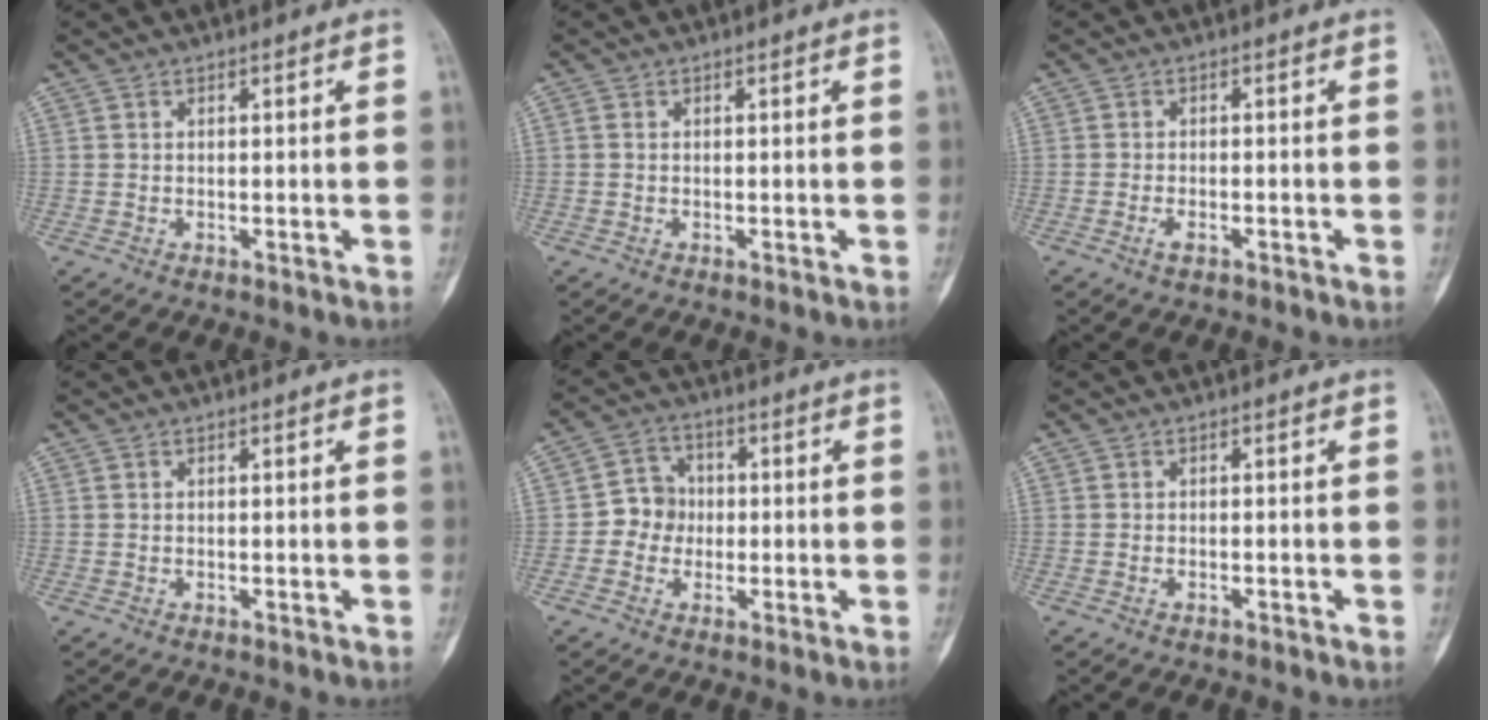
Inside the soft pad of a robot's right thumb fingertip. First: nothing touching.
{"total": 0.0}
{"total": 1.9, "force": [-1.1, 0.7, 1.3], "torque": [-0.032, 0.003, -0.022]}
{"total": 0.0}
{"total": 5.9, "force": [-0.6, 5.6, 2.0], "torque": [0.002, 0.015, -0.023]}
{"total": 0.5, "force": [-0.4, 0.2, 0.3], "torque": [-0.012, 0.005, -0.006]}